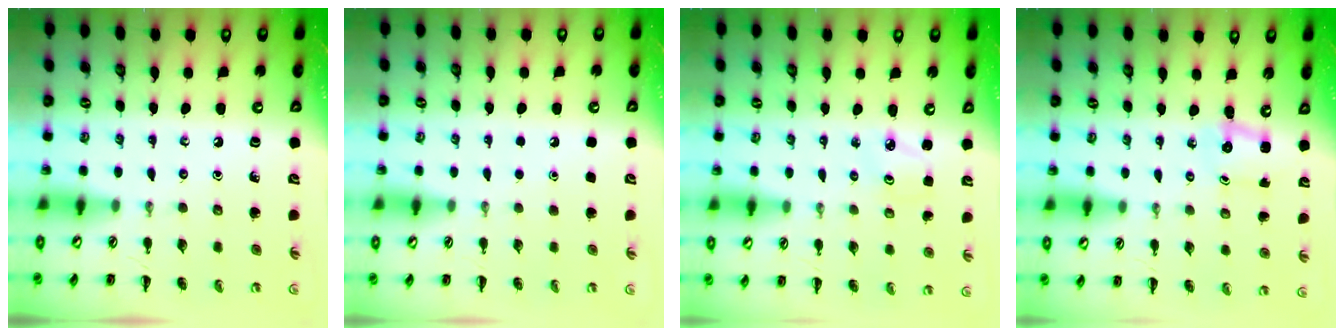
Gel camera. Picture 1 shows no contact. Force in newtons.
{"total": 1.7, "press": 1.7, "slide": 0.1}
{"total": 2.3, "press": 2.2, "slide": 0.6}
{"total": 2.4, "press": 2.4, "slide": 0.6}